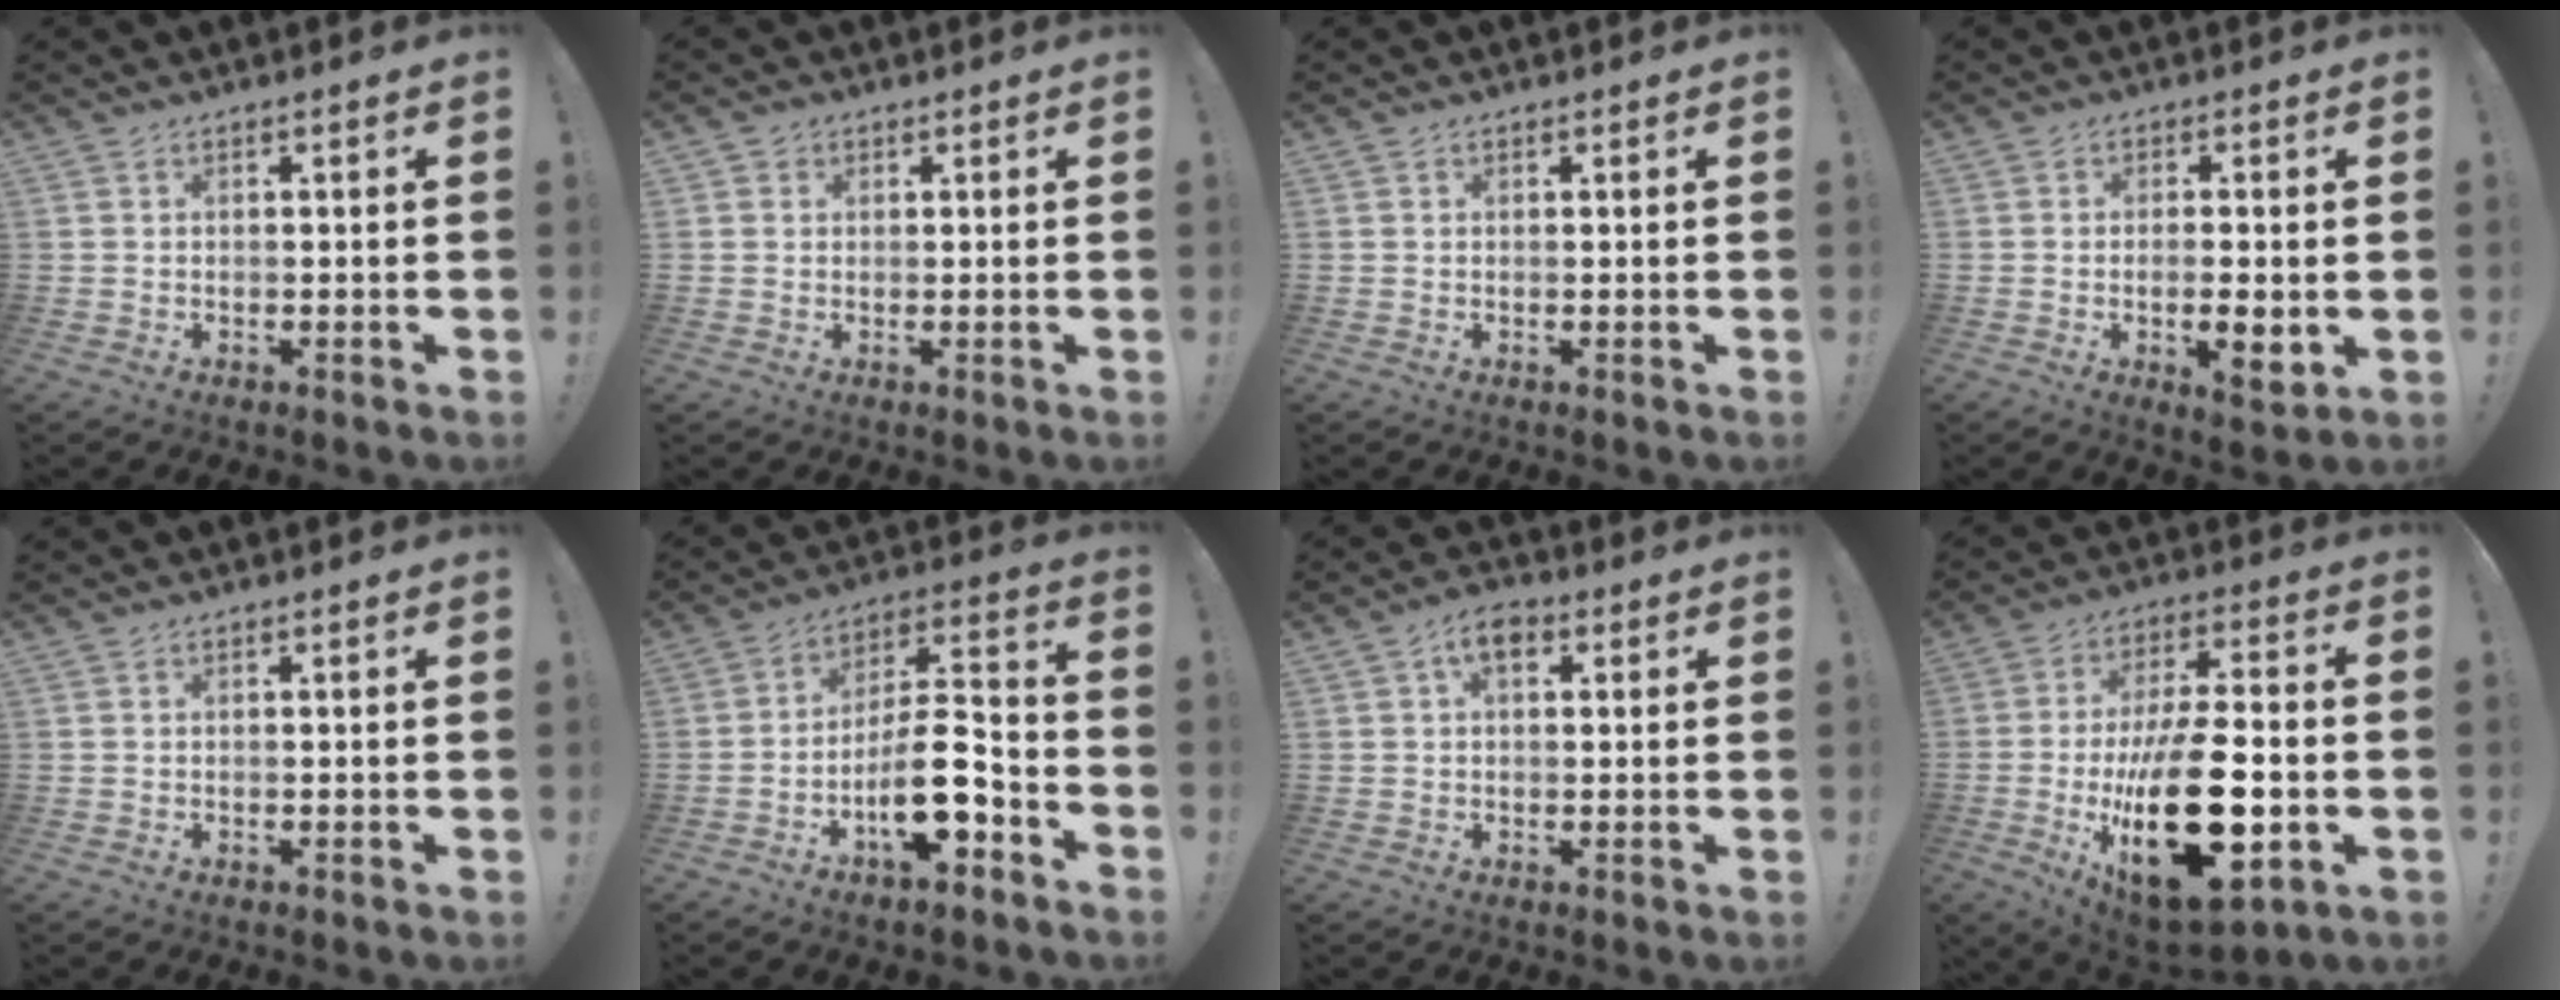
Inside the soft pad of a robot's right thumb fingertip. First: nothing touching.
{"total": 1.5, "force": [0.6, 1.4, 0.2], "torque": [-0.001, 0.001, 0.009]}
{"total": 0.0}
{"total": 6.6, "force": [-1.3, 1.9, 6.2], "torque": [-0.080, -0.002, -0.019]}
{"total": 0.0}
{"total": 16.0, "force": [-6.7, 5.9, 13.2], "torque": [-0.225, 0.042, -0.105]}
{"total": 5.4, "force": [1.8, 3.1, 4.0], "torque": [-0.066, 0.005, 0.030]}
{"total": 28.2, "force": [-5.3, 12.5, 24.7], "torque": [-0.438, 0.019, -0.070]}